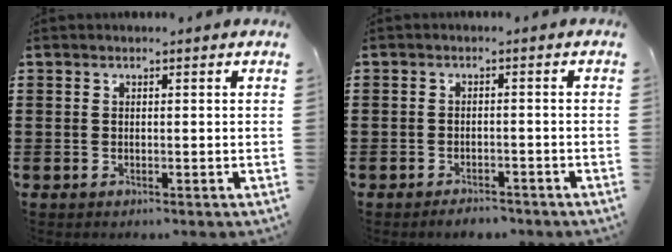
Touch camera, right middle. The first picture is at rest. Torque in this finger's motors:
{"motor_torque": [0.93, 0.12, -0.03, 0.02]}